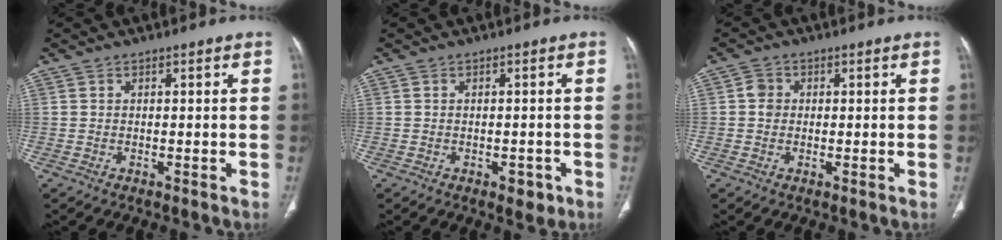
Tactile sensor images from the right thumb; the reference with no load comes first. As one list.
[{"total": 2.8, "force": [-1.3, 1.6, 1.8], "torque": [-0.013, 0.004, -0.010]}, {"total": 2.4, "force": [0.1, 2.1, 1.0], "torque": [-0.009, 0.004, 0.000]}]